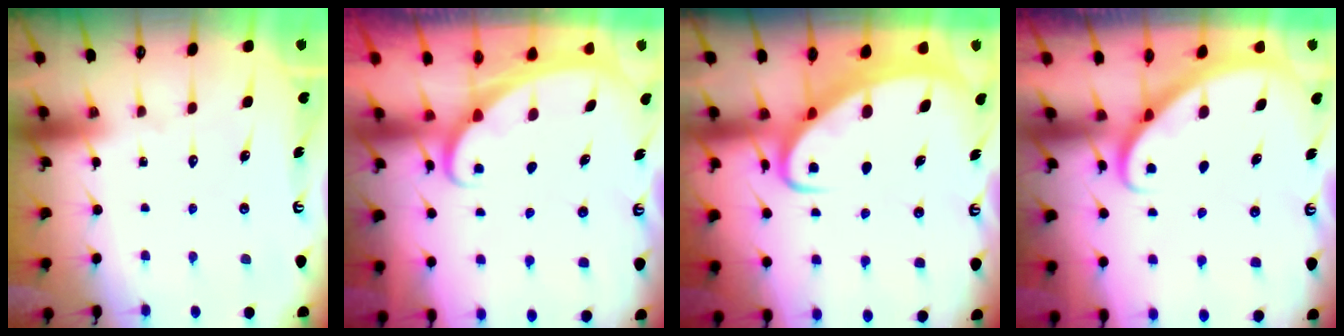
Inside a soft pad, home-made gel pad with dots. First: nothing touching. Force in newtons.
{"total": 1.5, "press": 1.5, "slide": 0.1}
{"total": 4.4, "press": 4.4, "slide": 0.7}
{"total": 2.8, "press": 2.8, "slide": 0.2}